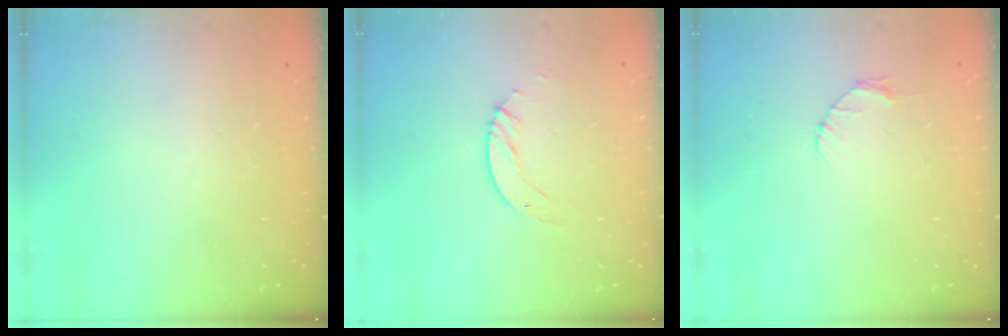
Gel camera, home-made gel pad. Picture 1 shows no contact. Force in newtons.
{"total": 3.0, "press": 3.0, "slide": 0.2}
{"total": 2.6, "press": 2.6, "slide": 0.3}